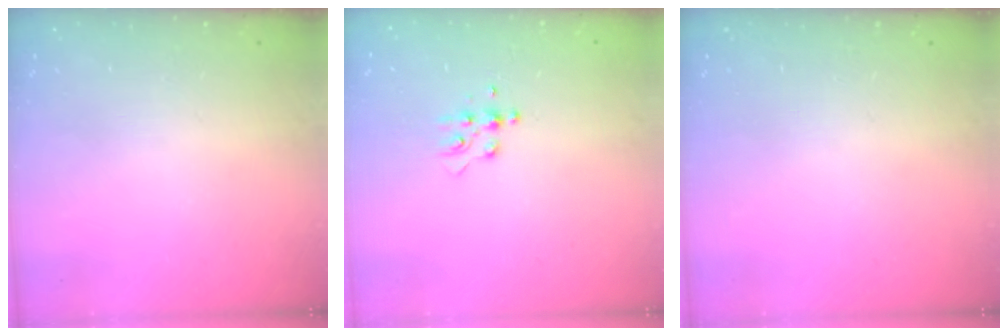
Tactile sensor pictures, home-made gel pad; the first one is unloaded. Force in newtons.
{"total": 6.3, "press": 6.3, "slide": 0.8}
{"total": 0.0}